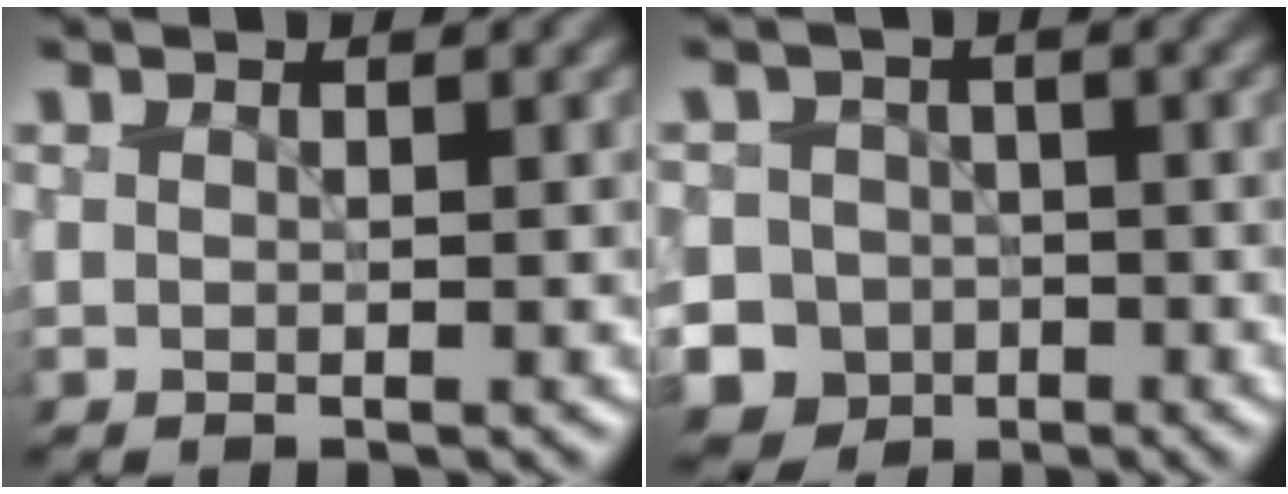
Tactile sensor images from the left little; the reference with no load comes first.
{"total": 9.6, "force": [-5.0, 8.1, 1.4], "torque": [-0.027, -0.019, -0.105]}